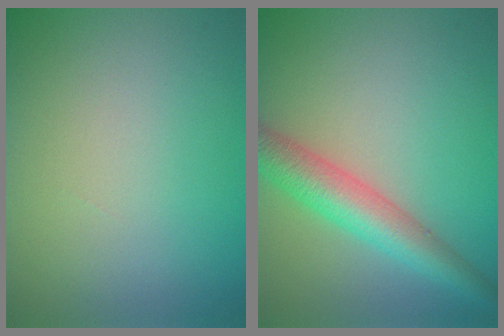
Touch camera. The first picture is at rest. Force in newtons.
{"total": 5.3, "press": 5.3, "slide": 0.1}